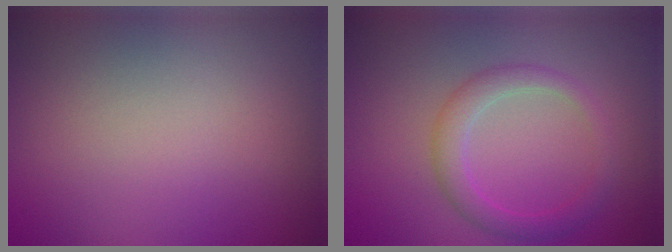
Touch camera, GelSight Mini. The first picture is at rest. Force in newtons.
{"total": 2.6, "press": 2.6, "slide": 0.1}